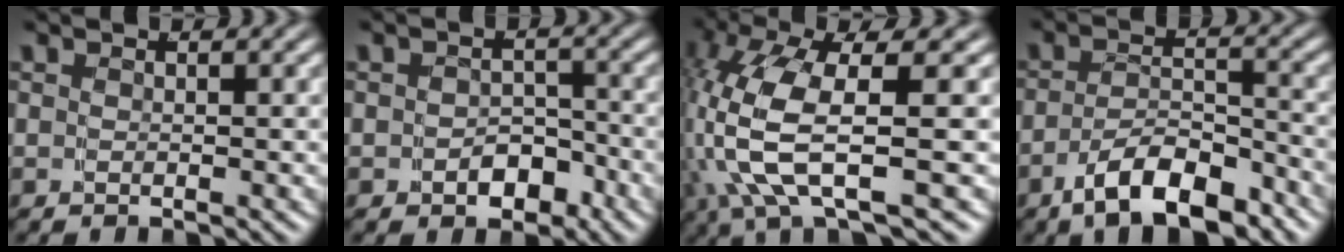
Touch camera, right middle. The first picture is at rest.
{"total": 3.7, "force": [-2.1, 2.7, 1.2], "torque": [-0.004, -0.006, -0.033]}
{"total": 8.6, "force": [-0.2, 3.9, 7.7], "torque": [-0.178, -0.027, 0.013]}
{"total": 6.9, "force": [-5.1, 2.9, 3.8], "torque": [-0.050, -0.006, -0.082]}